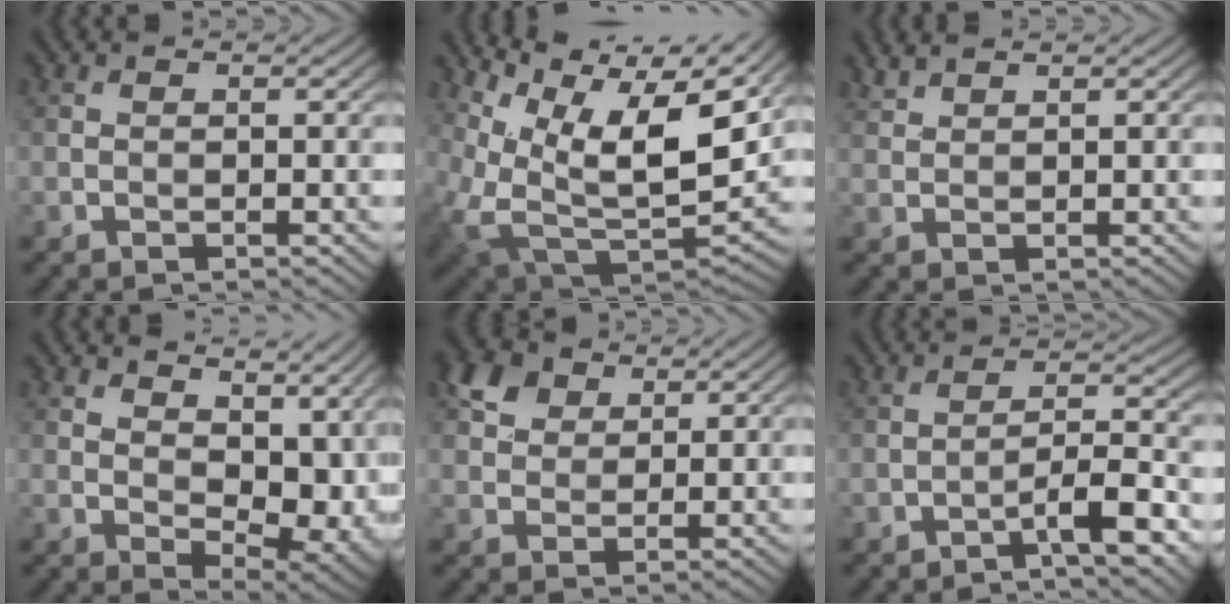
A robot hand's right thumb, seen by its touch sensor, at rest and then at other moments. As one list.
[{"total": 14.6, "force": [7.5, 6.8, 10.6], "torque": [-0.236, 0.007, 0.138]}, {"total": 1.7, "force": [1.6, 0.3, 0.5], "torque": [-0.016, 0.005, 0.038]}, {"total": 11.4, "force": [3.9, 6.2, 8.7], "torque": [-0.129, -0.010, 0.077]}, {"total": 5.2, "force": [2.7, 3.7, 2.5], "torque": [-0.061, 0.008, 0.051]}, {"total": 5.3, "force": [-3.4, 0.7, 4.0], "torque": [-0.057, 0.020, -0.066]}]